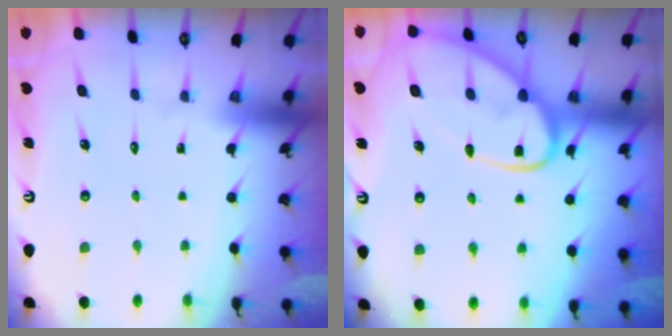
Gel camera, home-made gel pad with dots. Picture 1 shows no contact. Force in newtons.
{"total": 13.6, "press": 13.5, "slide": 1.2}